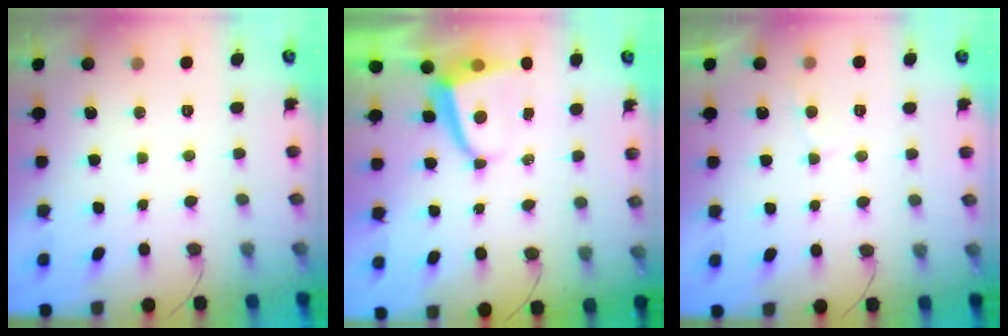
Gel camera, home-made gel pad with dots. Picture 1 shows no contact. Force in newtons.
{"total": 4.5, "press": 4.5, "slide": 0.5}
{"total": 2.8, "press": 2.7, "slide": 0.3}